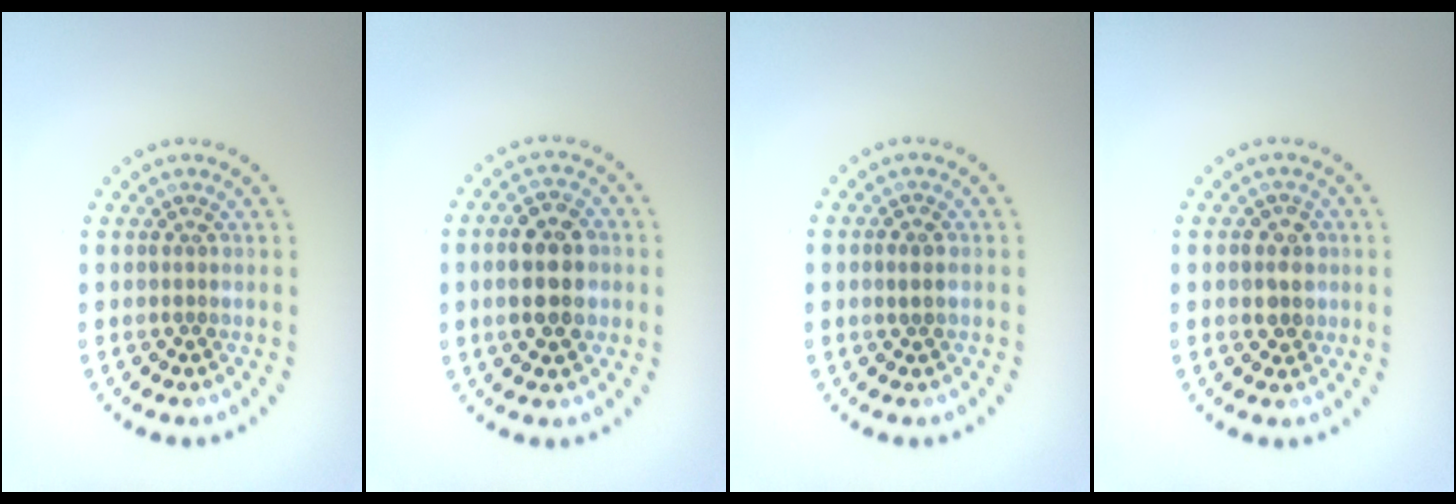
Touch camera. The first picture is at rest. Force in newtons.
{"total": 5.5, "press": 5.5, "slide": 0.5}
{"total": 0.7, "press": 0.6, "slide": 0.4}
{"total": 2.3, "press": 2.1, "slide": 0.8}